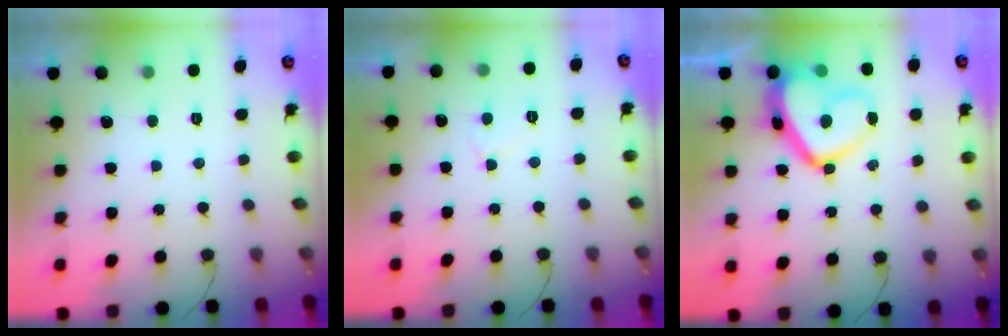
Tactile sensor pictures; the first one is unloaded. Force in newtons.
{"total": 3.1, "press": 3.1, "slide": 0.3}
{"total": 14.6, "press": 14.6, "slide": 1.3}